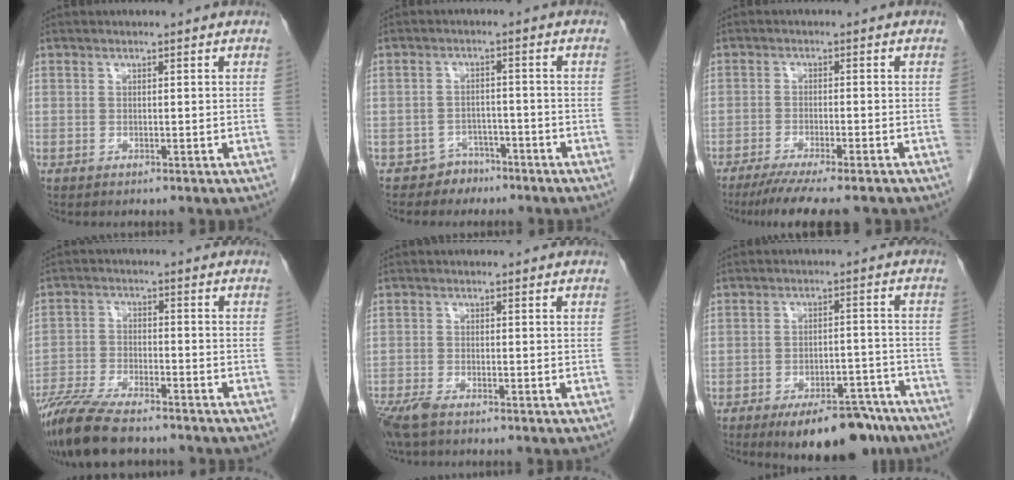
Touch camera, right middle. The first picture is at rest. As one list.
[{"total": 3.4, "force": [-2.6, 2.2, -0.2], "torque": [0.002, 0.011, -0.039]}, {"total": 10.2, "force": [-8.4, 0.7, 5.8], "torque": [-0.077, -0.020, -0.126]}, {"total": 12.9, "force": [-10.7, 2.6, 6.7], "torque": [-0.121, -0.029, -0.179]}, {"total": 4.5, "force": [-3.4, 1.2, 2.7], "torque": [-0.059, -0.012, -0.061]}, {"total": 13.0, "force": [-9.9, 4.7, 7.0], "torque": [-0.068, 0.013, -0.144]}]